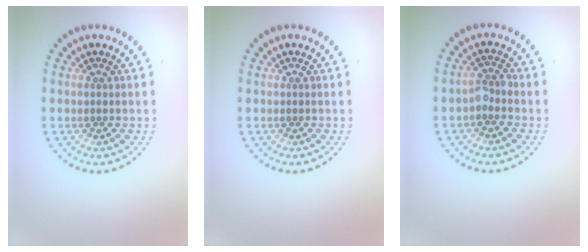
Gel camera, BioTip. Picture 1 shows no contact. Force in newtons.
{"total": 0.0}
{"total": 1.8, "press": 1.5, "slide": 1.0}